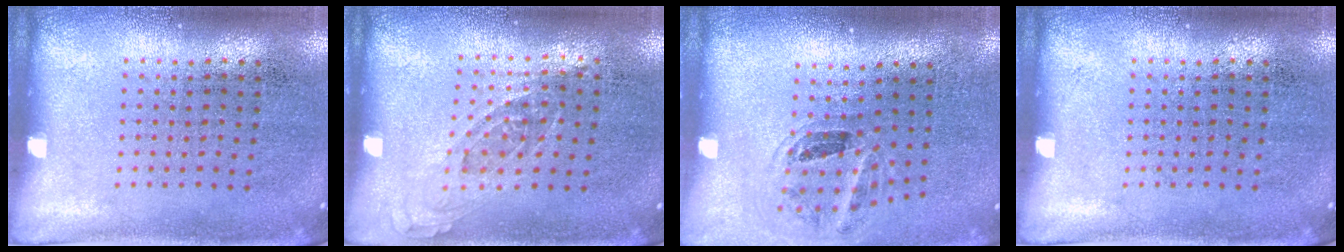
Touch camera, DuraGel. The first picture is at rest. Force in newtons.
{"total": 0.7, "press": 0.7, "slide": 0.3}
{"total": 1.1, "press": 1.0, "slide": 0.5}
{"total": 0.0}